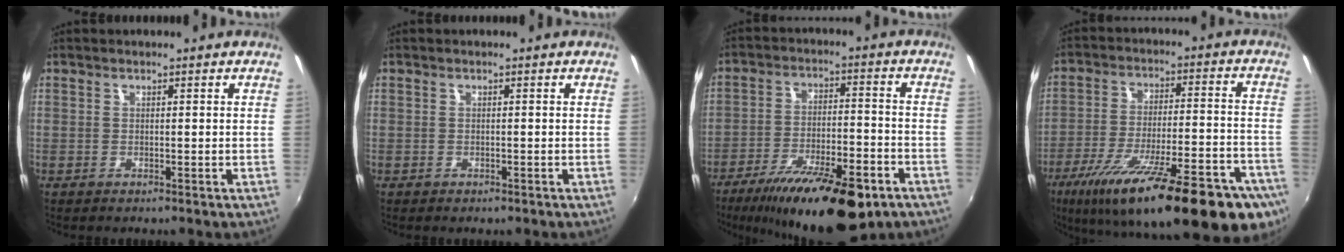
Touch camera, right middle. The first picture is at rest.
{"total": 0.9, "force": [-0.6, 0.6, 0.3], "torque": [-0.007, -0.005, -0.010]}
{"total": 21.0, "force": [-14.0, 6.5, 14.3], "torque": [-0.246, -0.036, -0.209]}
{"total": 29.9, "force": [-19.7, 7.1, 21.4], "torque": [-0.333, -0.063, -0.278]}